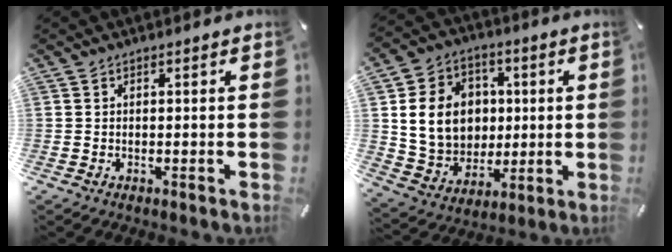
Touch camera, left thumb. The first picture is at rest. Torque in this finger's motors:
{"motor_torque": [2.41, 2.60, 0.86, 0.21, 0.17]}